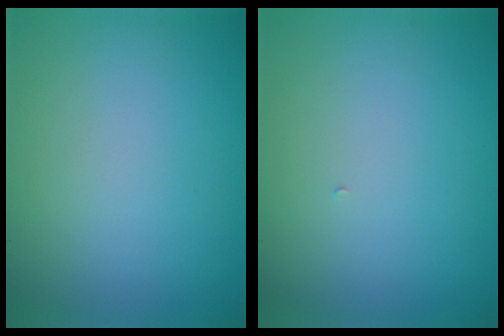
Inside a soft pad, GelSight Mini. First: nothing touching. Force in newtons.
{"total": 0.0}